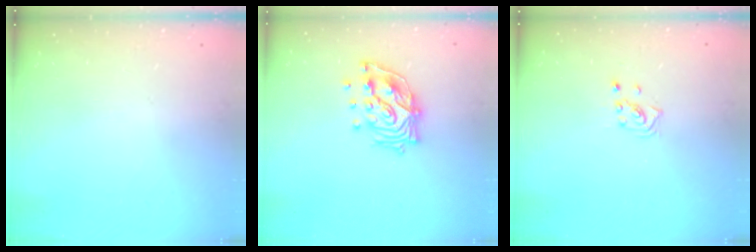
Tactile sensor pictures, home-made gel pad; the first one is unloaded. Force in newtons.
{"total": 14.2, "press": 14.1, "slide": 1.9}
{"total": 1.4, "press": 1.4, "slide": 0.1}